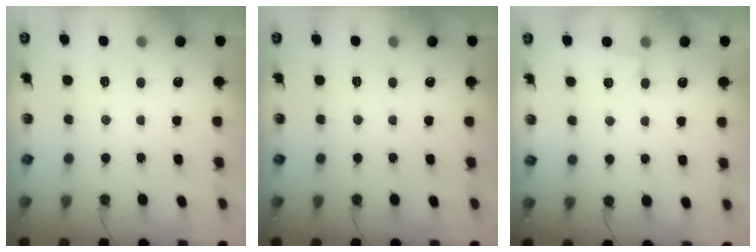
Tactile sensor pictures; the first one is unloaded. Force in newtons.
{"total": 0.0}
{"total": 3.5, "press": 3.3, "slide": 1.1}